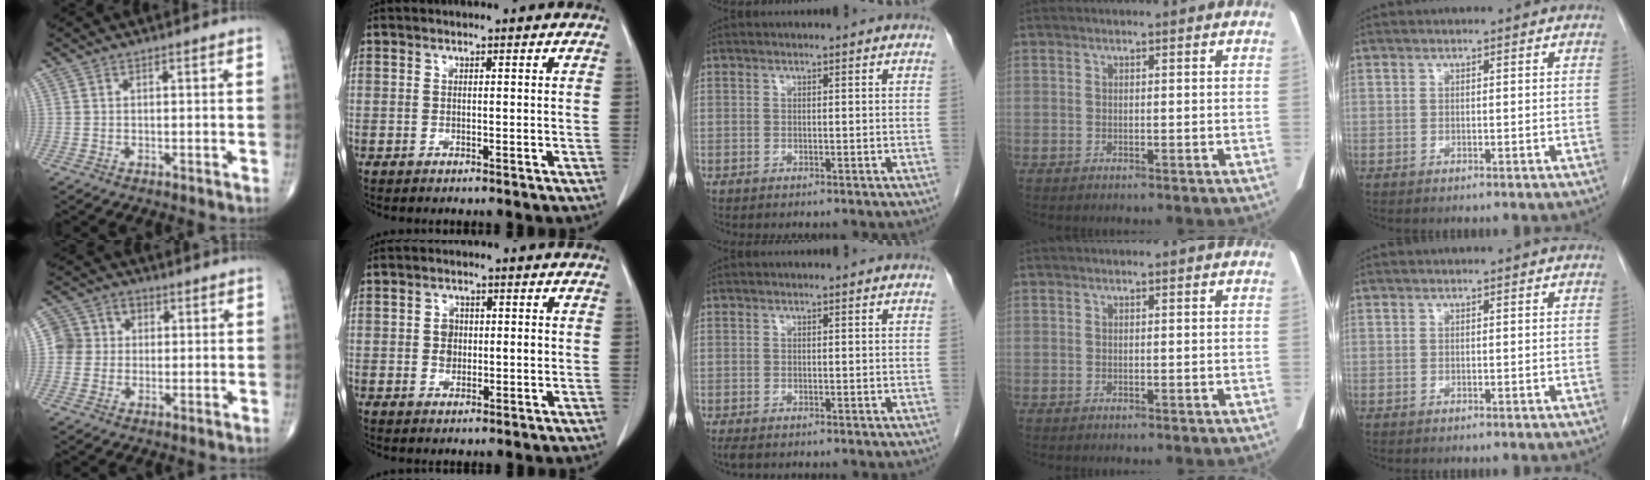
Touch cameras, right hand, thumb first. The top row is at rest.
{"thumb": {"total": 6.2, "force": [0.7, 6.0, 1.6], "torque": [0.001, 0.016, 0.004]}, "index": {"total": 3.2, "force": [0.0, 2.4, 2.2], "torque": [-0.034, 0.007, 0.004]}, "middle": {"total": 1.2, "force": [-1.0, 0.4, 0.6], "torque": [-0.015, -0.005, -0.015]}}